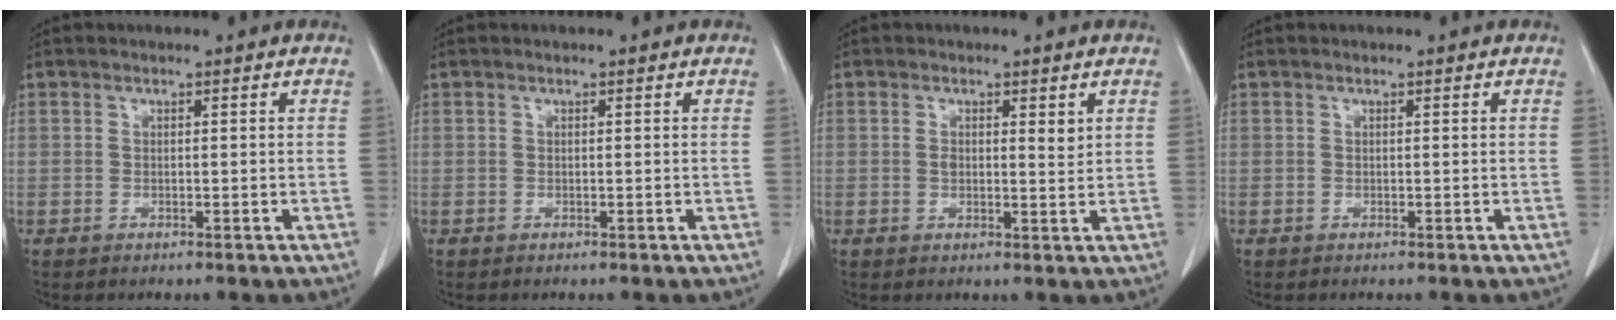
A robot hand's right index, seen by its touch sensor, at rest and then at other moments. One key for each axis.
{"total": 0.0}
{"total": 2.9, "fx": 1.0, "fy": 1.3, "fz": 2.4, "tx": -0.041, "ty": -0.004, "tz": 0.014}
{"total": 0.0}